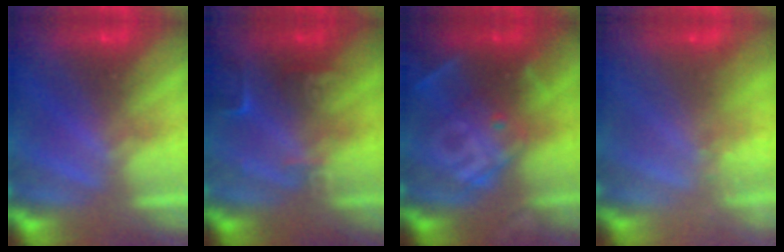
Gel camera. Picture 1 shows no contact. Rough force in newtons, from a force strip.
{"total": 2.6}
{"total": 2.8}
{"total": 2.7}